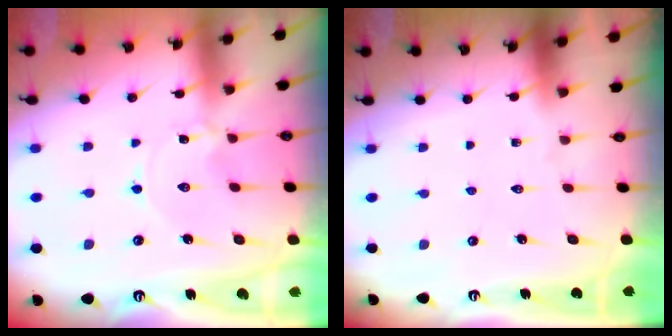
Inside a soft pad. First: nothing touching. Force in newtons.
{"total": 0.0}